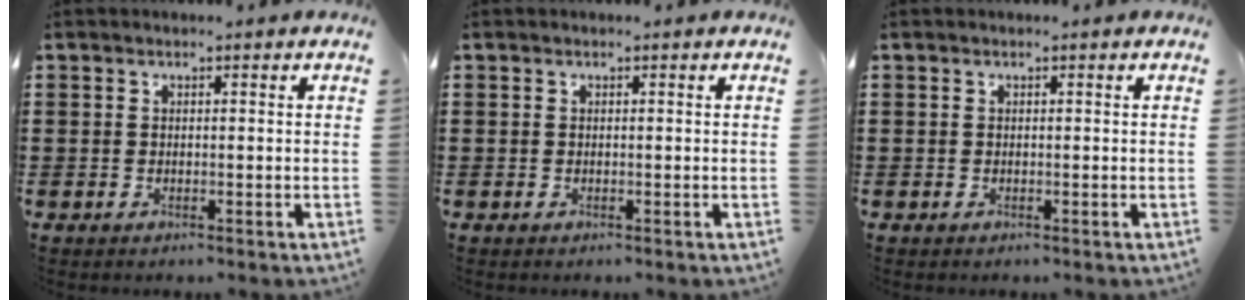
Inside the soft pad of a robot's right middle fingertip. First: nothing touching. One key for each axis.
{"total": 0.0}
{"total": 0.0}